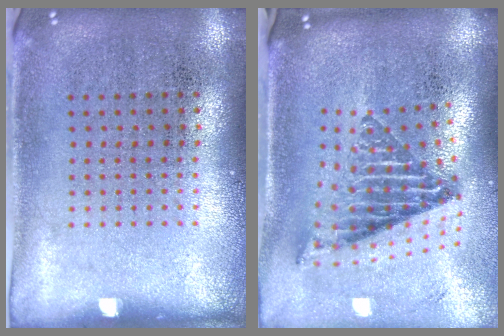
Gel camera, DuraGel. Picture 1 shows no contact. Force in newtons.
{"total": 2.1, "press": 1.5, "slide": 1.6}